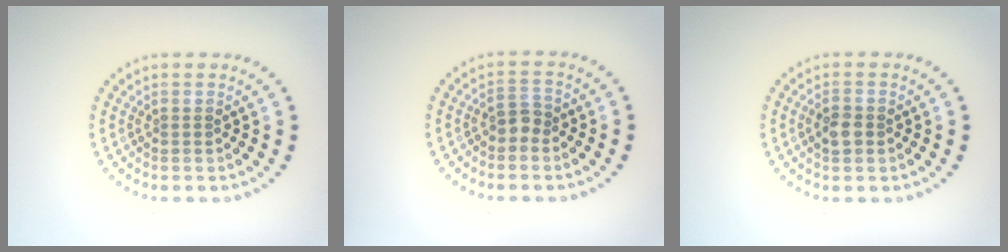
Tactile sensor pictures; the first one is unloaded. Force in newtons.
{"total": 1.5, "press": 1.3, "slide": 0.8}
{"total": 1.7, "press": 1.7, "slide": 0.2}